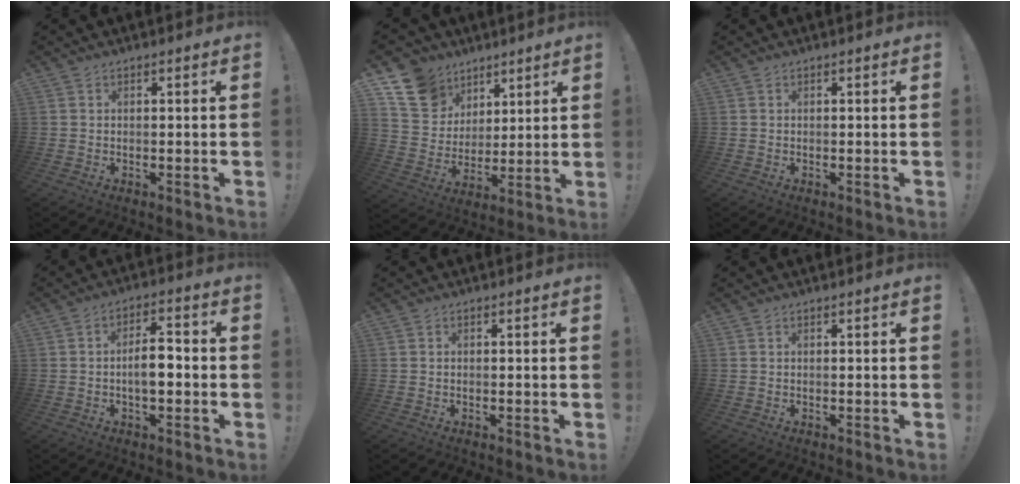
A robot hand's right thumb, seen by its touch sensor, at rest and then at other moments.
{"total": 14.3, "force": [8.4, 10.9, 4.0], "torque": [-0.072, -0.051, 0.169]}
{"total": 0.0}
{"total": 7.5, "force": [-1.6, 3.4, 6.5], "torque": [-0.102, 0.009, -0.031]}
{"total": 0.0}
{"total": 0.0}